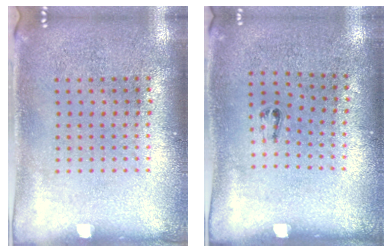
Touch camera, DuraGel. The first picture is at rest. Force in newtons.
{"total": 0.6, "press": 0.3, "slide": 0.5}